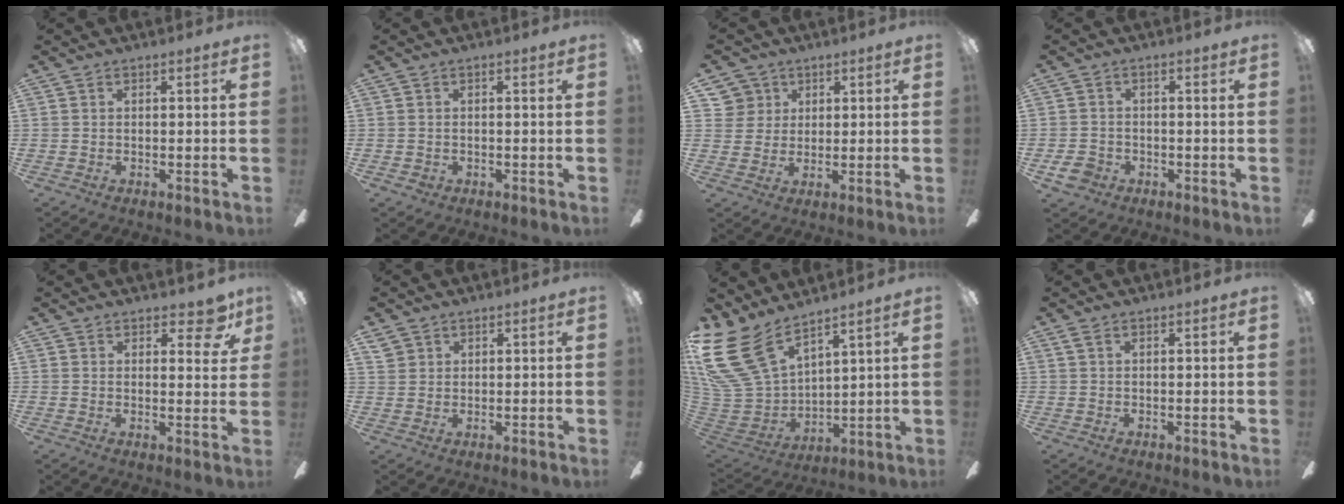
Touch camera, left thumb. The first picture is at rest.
{"total": 0.8, "force": [-0.3, 0.8, 0.1], "torque": [-0.002, 0.005, -0.008]}
{"total": 6.0, "force": [3.3, 5.0, -0.1], "torque": [-0.004, -0.010, 0.061]}
{"total": 4.3, "force": [-2.2, 3.2, 1.8], "torque": [-0.037, 0.012, -0.040]}
{"total": 6.4, "force": [4.4, 3.0, 3.5], "torque": [-0.030, -0.023, 0.073]}
{"total": 2.8, "force": [1.8, 2.1, 0.5], "torque": [-0.008, -0.001, 0.035]}
{"total": 19.5, "force": [12.3, 10.7, 10.7], "torque": [-0.277, -0.073, 0.227]}
{"total": 1.1, "force": [0.4, 0.4, 1.0], "torque": [-0.020, 0.003, 0.006]}